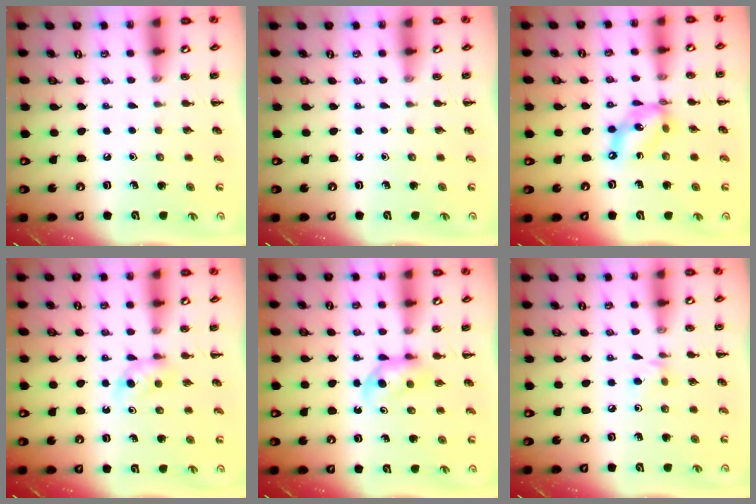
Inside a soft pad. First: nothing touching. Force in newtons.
{"total": 0.0}
{"total": 10.9, "press": 10.5, "slide": 2.6}
{"total": 3.9, "press": 3.6, "slide": 1.3}
{"total": 4.5, "press": 4.3, "slide": 1.4}
{"total": 4.2, "press": 4.0, "slide": 1.2}